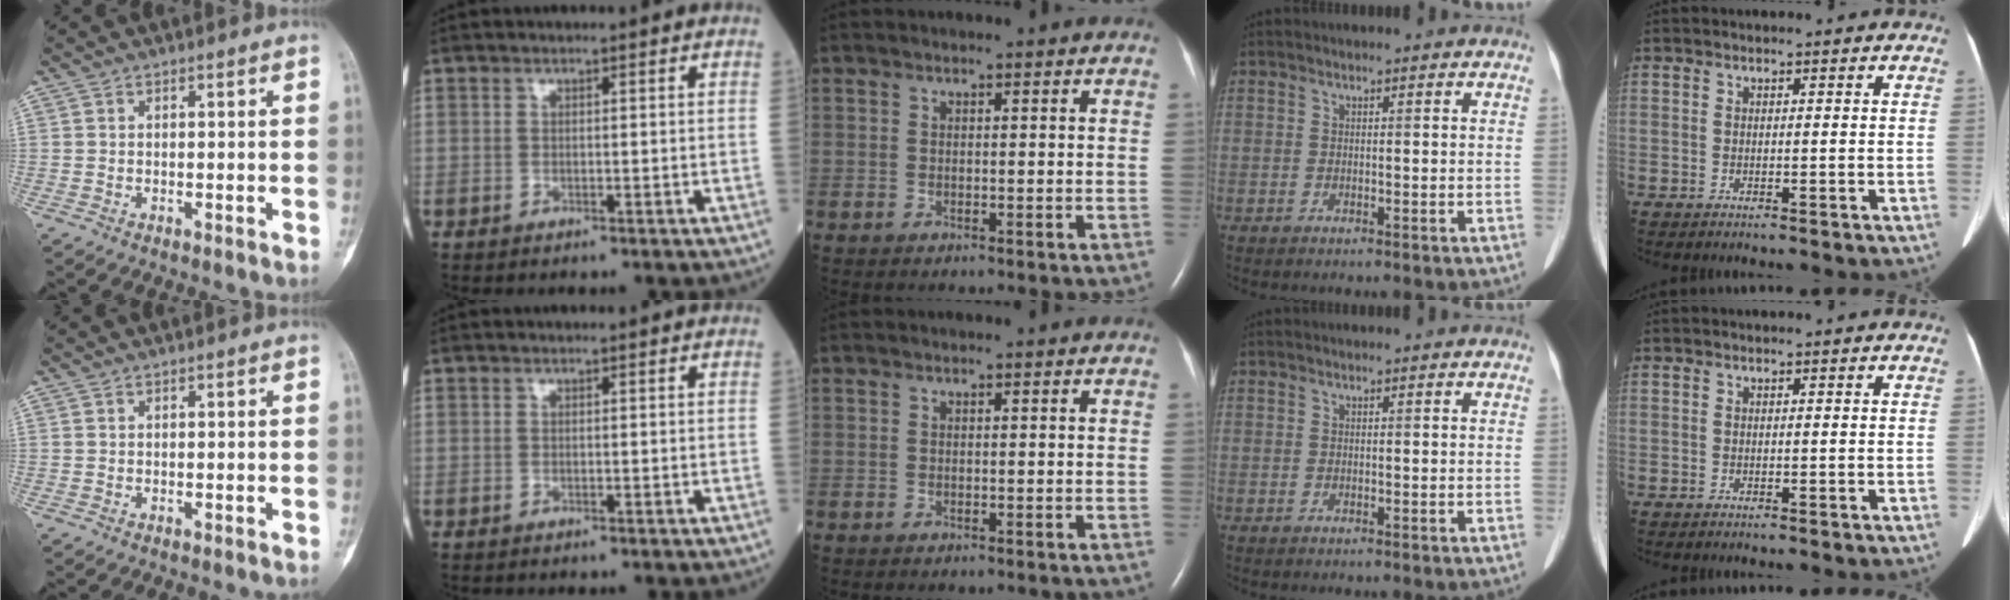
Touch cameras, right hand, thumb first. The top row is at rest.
{}